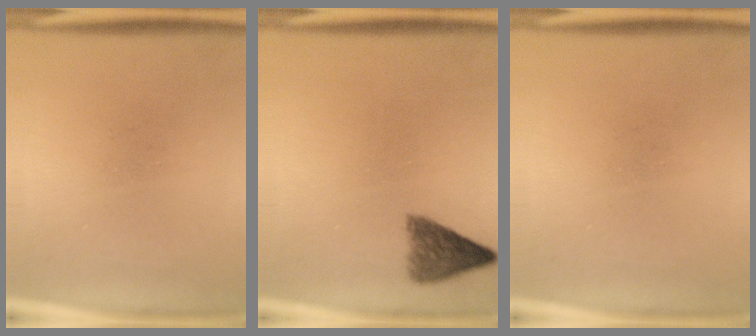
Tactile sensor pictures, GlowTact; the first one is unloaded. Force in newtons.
{"total": 4.1}
{"total": 0.0}